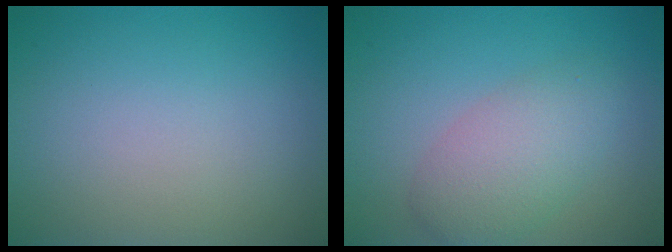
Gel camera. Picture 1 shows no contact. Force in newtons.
{"total": 4.2, "press": 4.2, "slide": 0.2}